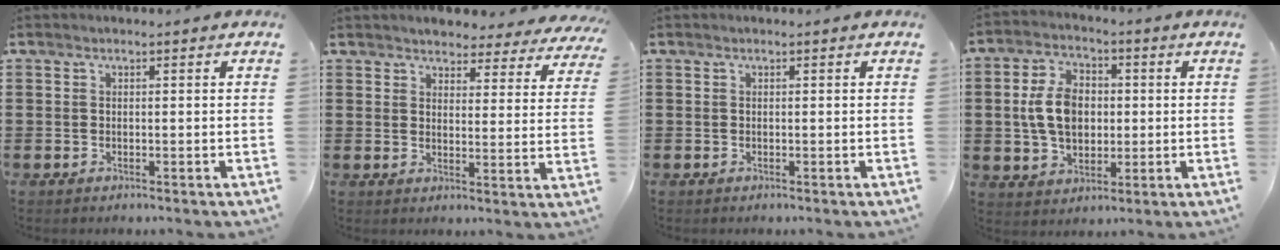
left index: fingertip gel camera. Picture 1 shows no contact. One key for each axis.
{"total": 3.7, "fx": 3.7, "fy": 0.2, "fz": 0.1, "tx": -0.014, "ty": -0.025, "tz": 0.063}
{"total": 0.0}
{"total": 8.3, "fx": 0.4, "fy": 5.6, "fz": 6.1, "tx": -0.143, "ty": 0.007, "tz": -0.001}